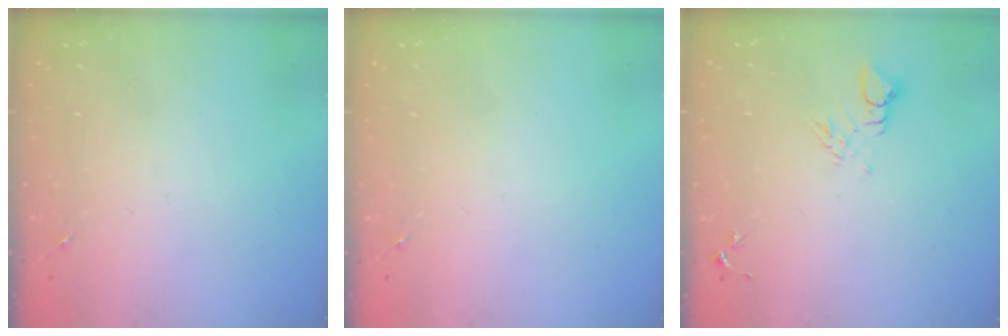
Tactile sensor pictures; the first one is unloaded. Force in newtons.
{"total": 0.0}
{"total": 6.6, "press": 6.6, "slide": 0.5}